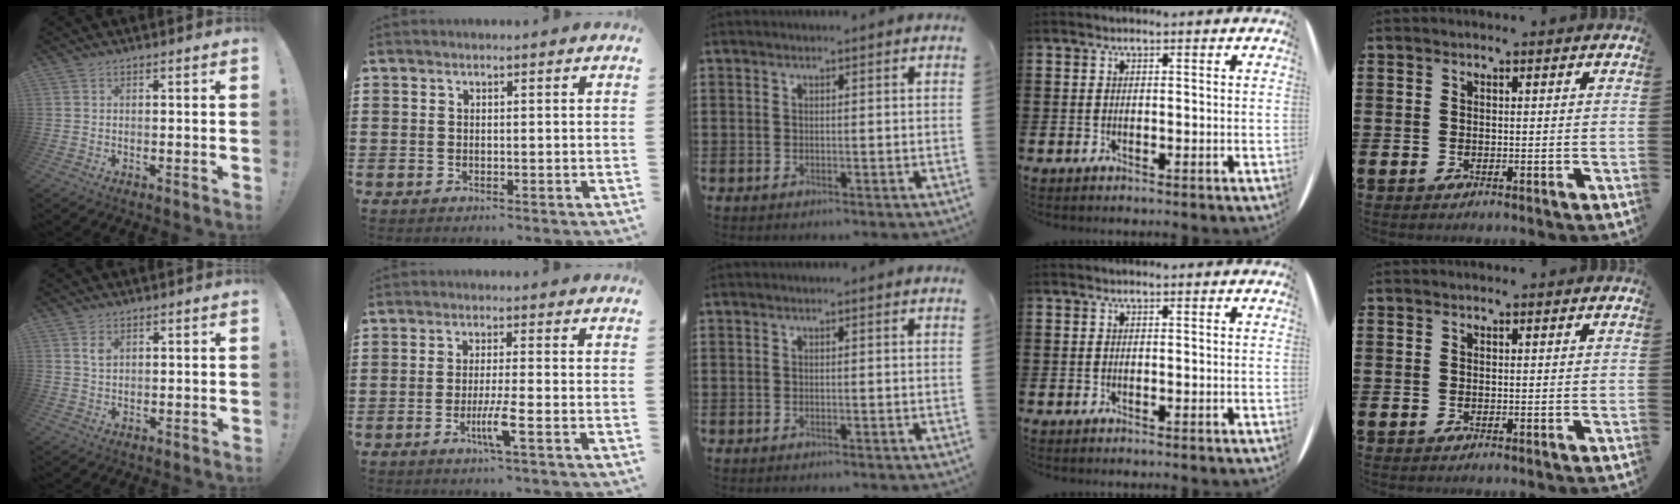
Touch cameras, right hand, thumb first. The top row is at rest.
{"thumb": {"total": 2.5, "force": [1.1, 1.6, 1.5], "torque": [-0.009, -0.007, 0.015]}, "index": {"total": 4.6, "force": [-2.0, -0.3, 4.1], "torque": [-0.083, -0.021, -0.038]}}